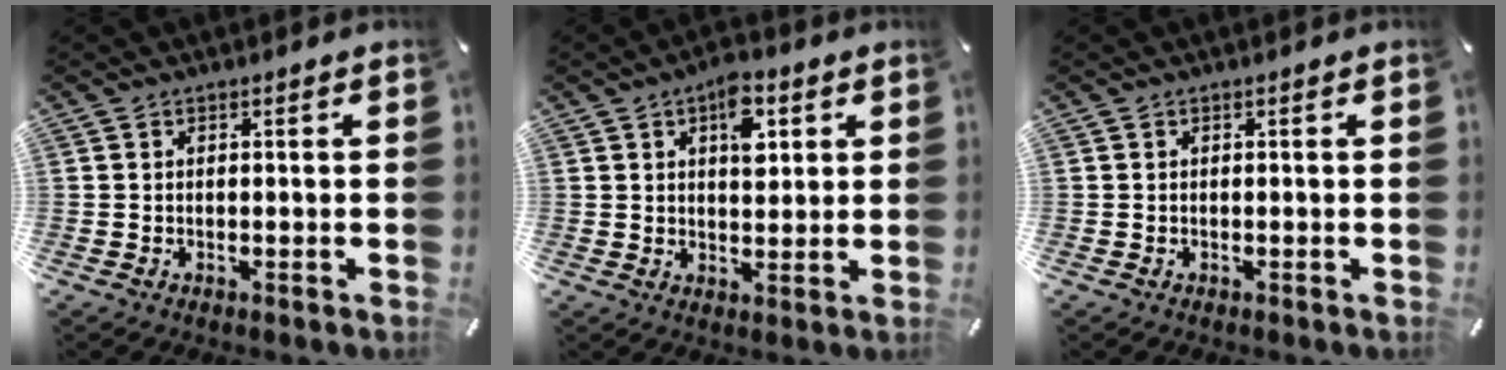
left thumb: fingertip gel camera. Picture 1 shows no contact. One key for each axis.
{"total": 8.5, "fx": 3.1, "fy": 5.0, "fz": 6.1, "tx": -0.076, "ty": -0.005, "tz": 0.048}
{"total": 0.0}